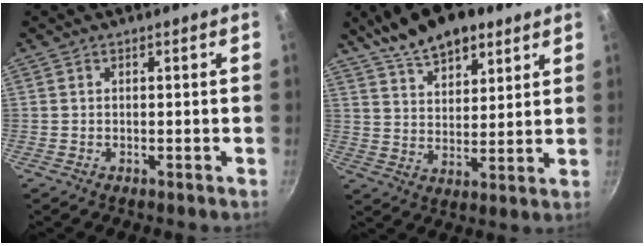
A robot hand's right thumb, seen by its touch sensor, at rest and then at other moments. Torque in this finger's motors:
{"motor_torque": [1.17, 1.43, 0.25, -0.19, 0.05]}